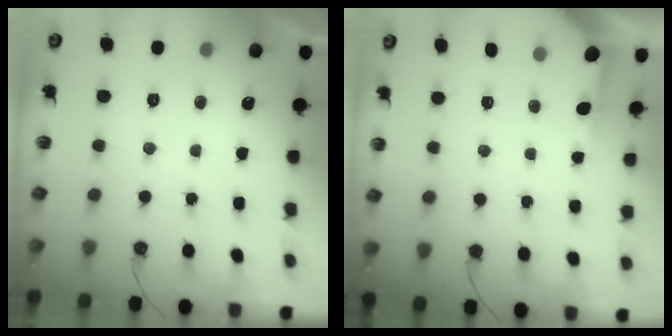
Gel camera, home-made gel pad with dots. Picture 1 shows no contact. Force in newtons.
{"total": 3.9, "press": 3.9, "slide": 0.5}